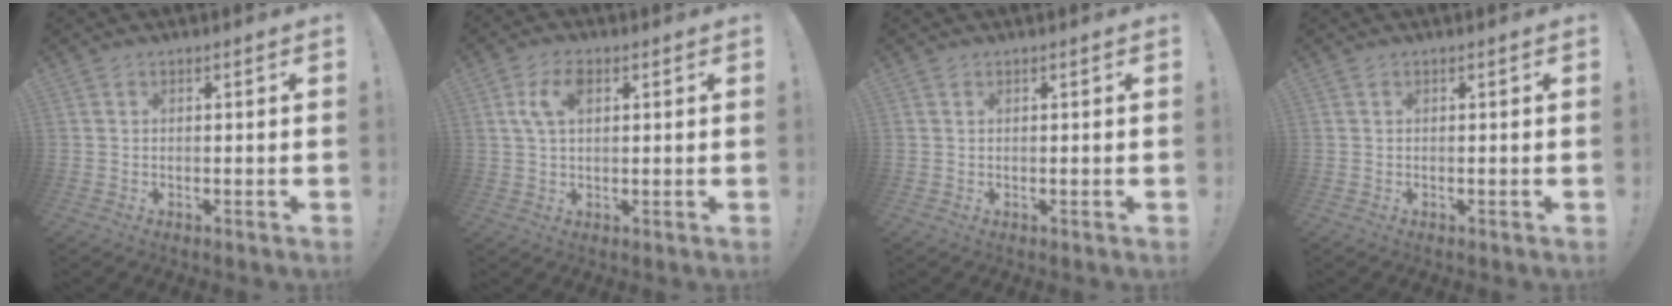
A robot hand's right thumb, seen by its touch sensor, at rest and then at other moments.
{"total": 6.6, "force": [2.1, 3.4, 5.2], "torque": [-0.092, 0.000, 0.036]}
{"total": 0.0}
{"total": 0.0}